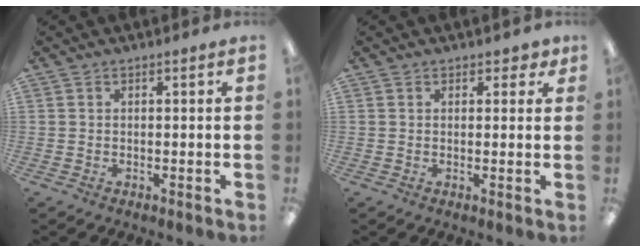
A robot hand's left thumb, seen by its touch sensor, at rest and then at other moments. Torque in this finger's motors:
{"motor_torque": [-0.11, 0.05, -0.31, 0.34, 0.04]}